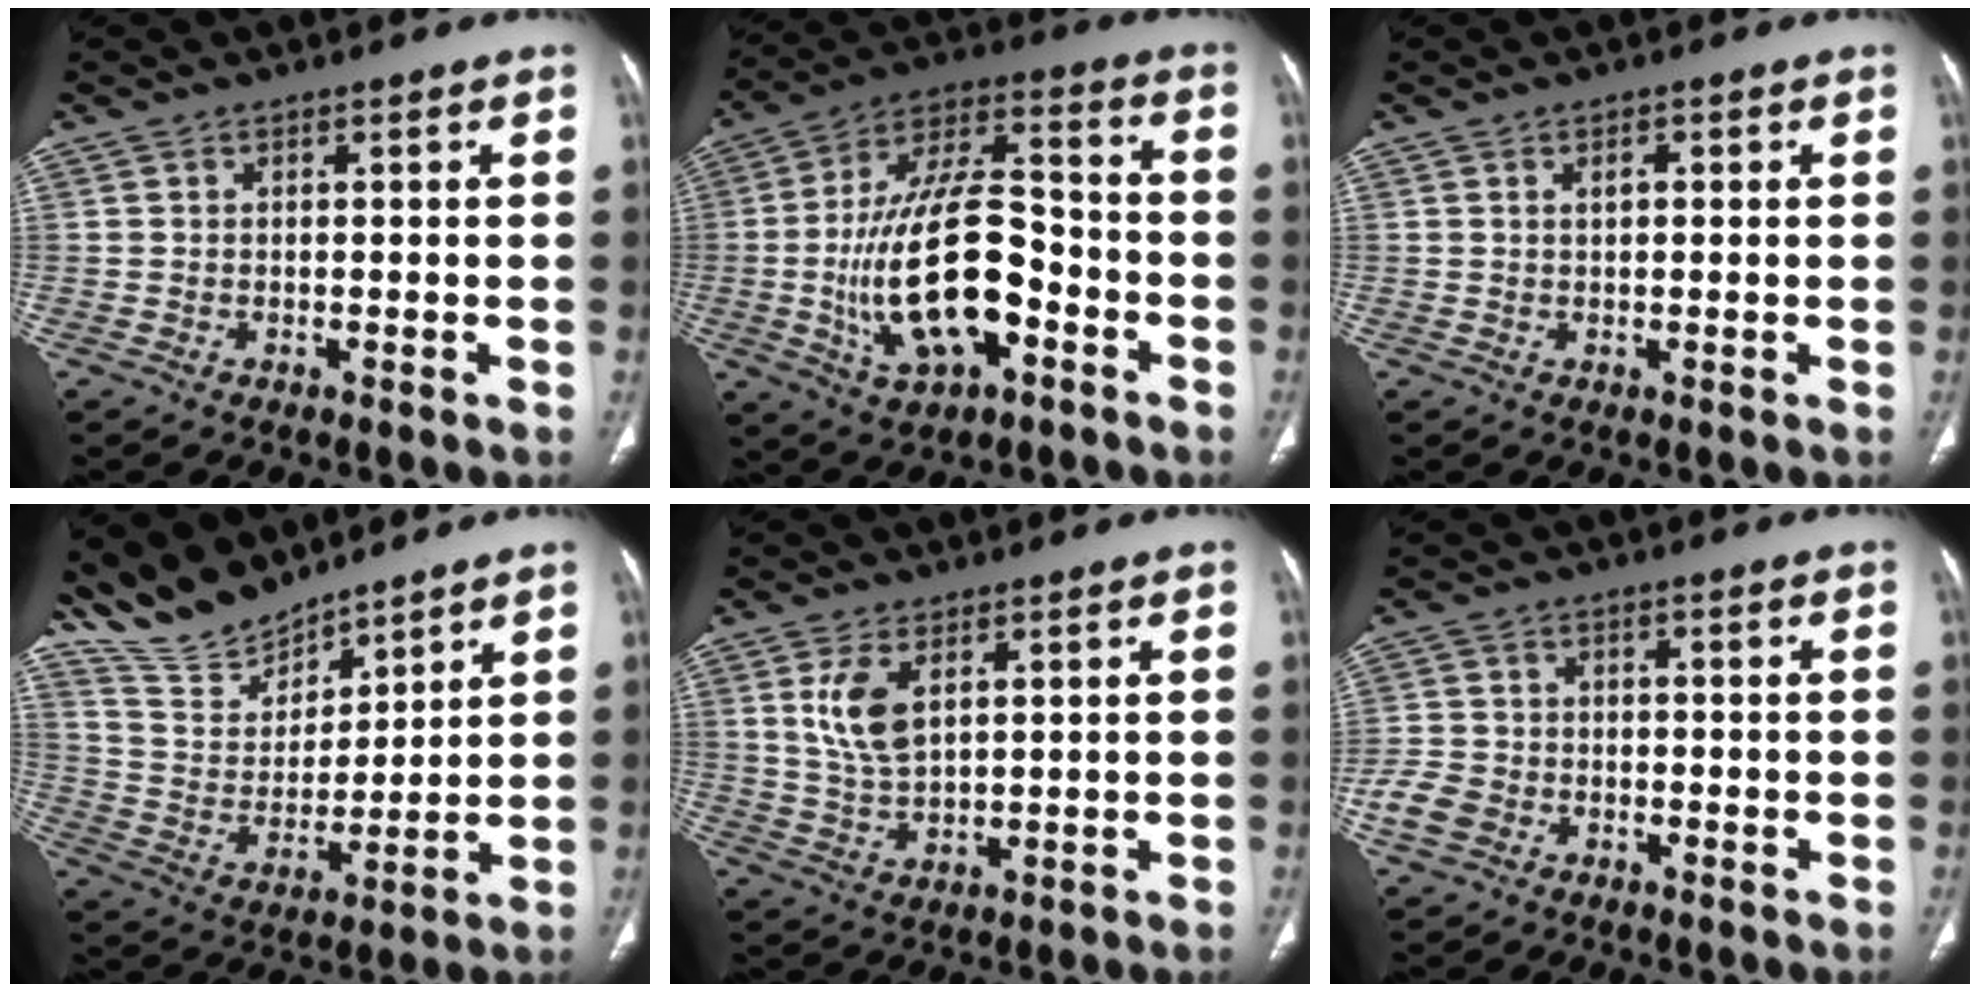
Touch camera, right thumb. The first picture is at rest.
{"total": 20.4, "force": [-5.3, 9.8, 17.1], "torque": [-0.306, 0.036, -0.085]}
{"total": 1.3, "force": [0.4, 0.7, 1.1], "torque": [-0.015, 0.002, 0.006]}
{"total": 12.3, "force": [11.2, 4.1, 2.7], "torque": [-0.037, -0.056, 0.233]}
{"total": 7.0, "force": [2.6, 3.5, 5.5], "torque": [-0.111, -0.011, 0.062]}
{"total": 4.8, "force": [-2.3, 3.7, 2.1], "torque": [-0.044, 0.015, -0.043]}